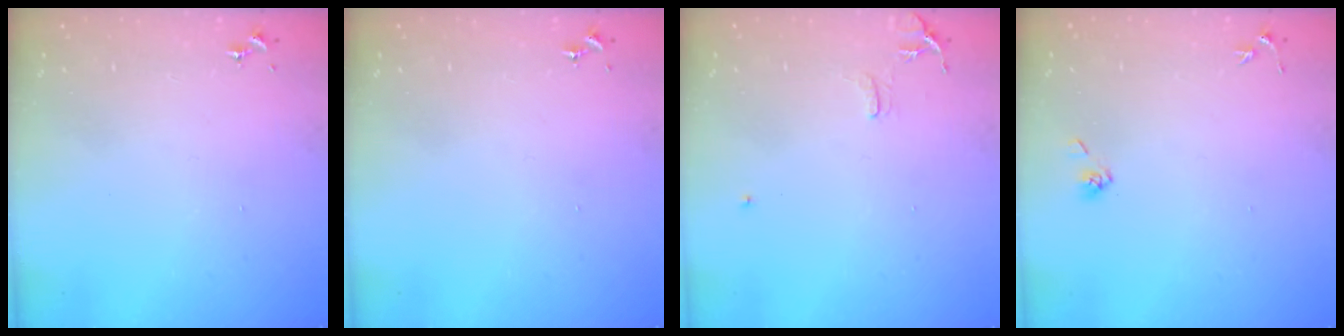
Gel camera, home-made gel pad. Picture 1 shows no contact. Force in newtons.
{"total": 0.0}
{"total": 8.1, "press": 8.0, "slide": 0.7}
{"total": 4.2, "press": 3.9, "slide": 1.6}